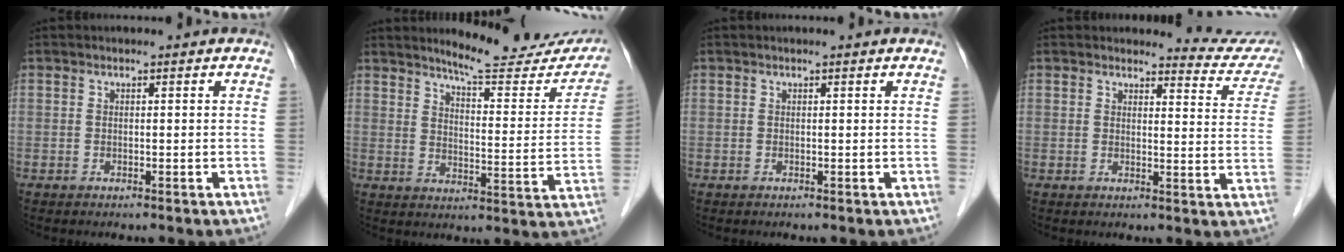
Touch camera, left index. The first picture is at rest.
{"total": 16.8, "force": [15.4, 2.7, 5.9], "torque": [-0.064, -0.068, 0.180]}
{"total": 0.5, "force": [0.4, -0.1, 0.3], "torque": [-0.008, 0.004, 0.004]}
{"total": 8.1, "force": [8.1, 0.5, -0.5], "torque": [0.017, -0.072, 0.065]}